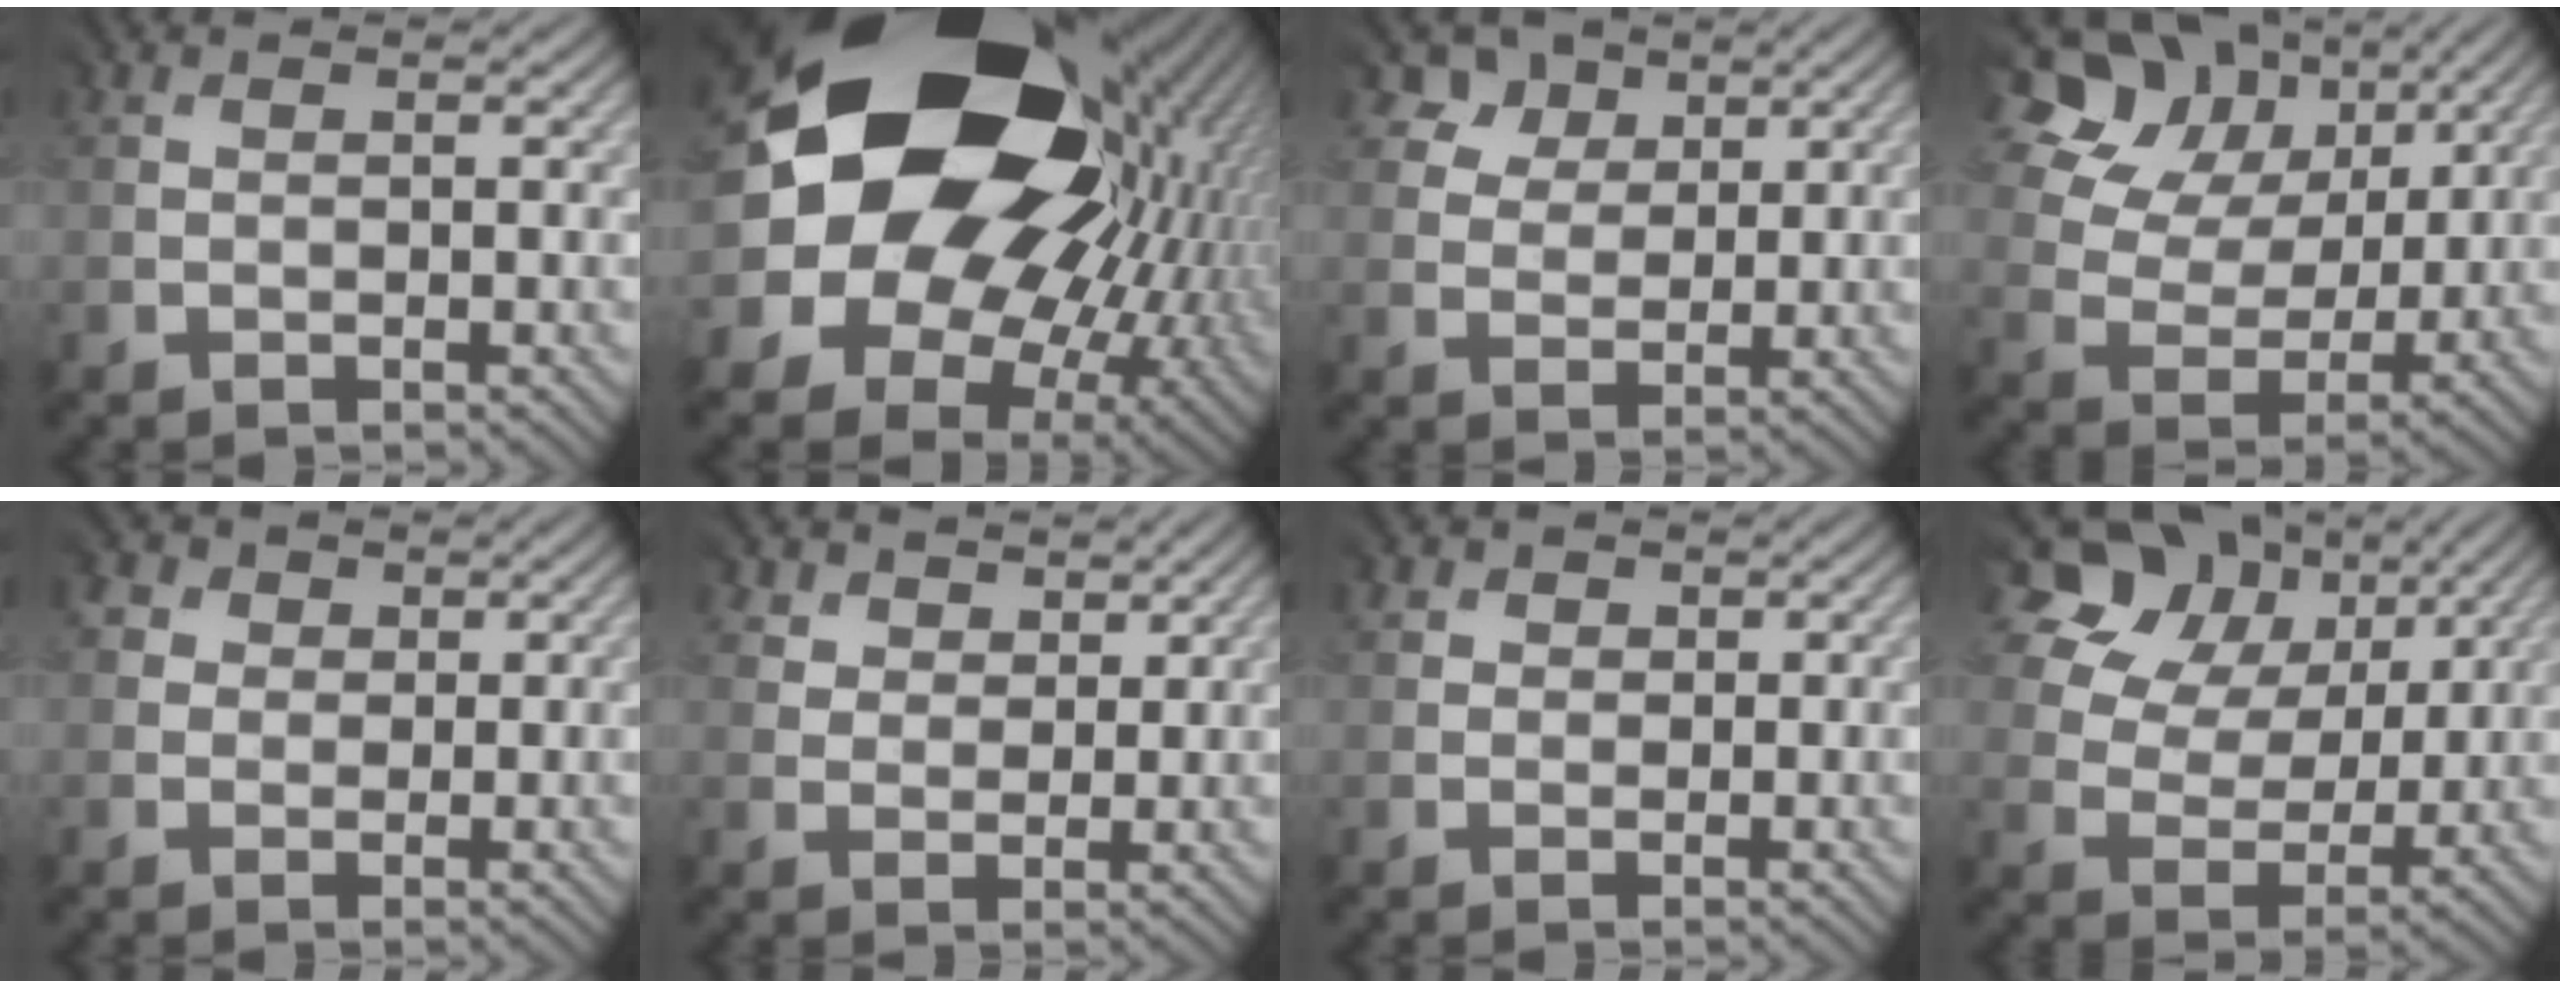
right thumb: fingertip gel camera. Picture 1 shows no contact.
{"total": 22.6, "force": [4.9, 17.6, 13.3], "torque": [-0.282, -0.024, 0.083]}
{"total": 4.2, "force": [3.3, 2.7, 0.1], "torque": [-0.018, -0.014, 0.069]}
{"total": 13.5, "force": [7.8, 9.2, 6.2], "torque": [-0.163, 0.039, 0.125]}
{"total": 3.0, "force": [1.5, 2.6, 0.3], "torque": [-0.029, 0.006, 0.011]}
{"total": 3.9, "force": [3.3, 2.1, 0.2], "torque": [-0.024, -0.009, 0.067]}
{"total": 1.6, "force": [1.0, 1.1, -0.7], "torque": [0.004, 0.001, 0.012]}
{"total": 12.8, "force": [8.1, 8.5, 5.1], "torque": [-0.136, 0.042, 0.136]}